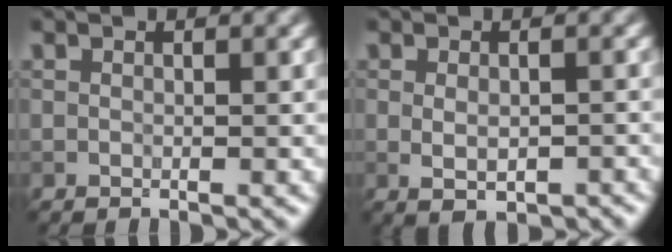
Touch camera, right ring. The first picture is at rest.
{"total": 2.7, "force": [-0.6, 1.3, 2.2], "torque": [-0.039, -0.010, -0.002]}